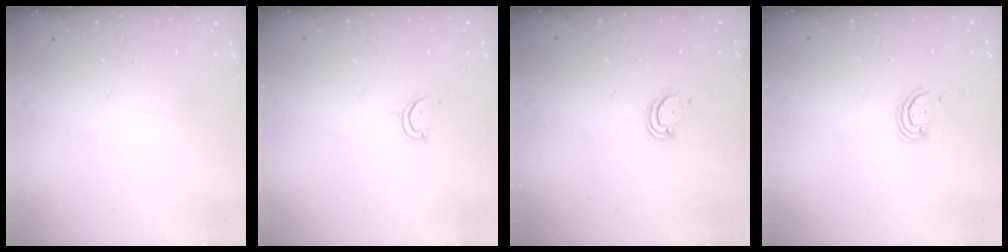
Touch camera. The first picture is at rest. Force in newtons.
{"total": 2.6, "press": 2.6, "slide": 0.2}
{"total": 2.6, "press": 2.6, "slide": 0.2}
{"total": 2.9, "press": 2.9, "slide": 0.2}